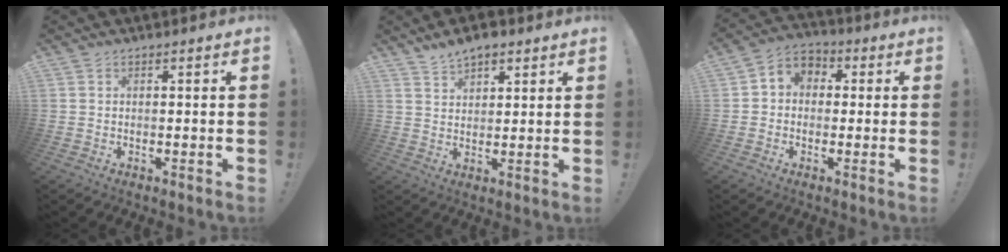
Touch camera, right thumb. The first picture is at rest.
{"total": 5.4, "force": [4.1, 2.7, 2.3], "torque": [-0.032, -0.018, 0.074]}
{"total": 5.9, "force": [-0.6, 5.2, 2.6], "torque": [-0.041, 0.015, -0.007]}